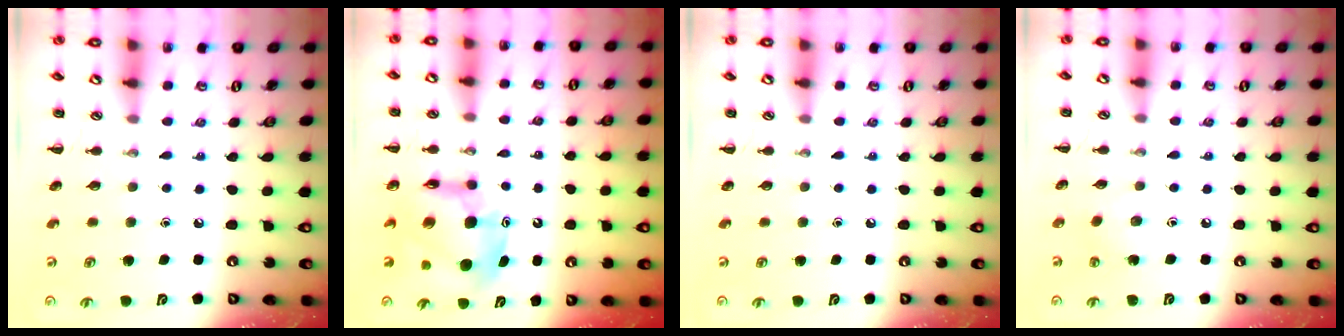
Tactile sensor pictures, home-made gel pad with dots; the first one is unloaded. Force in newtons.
{"total": 9.5, "press": 9.1, "slide": 3.0}
{"total": 0.0}
{"total": 2.0, "press": 1.8, "slide": 0.7}